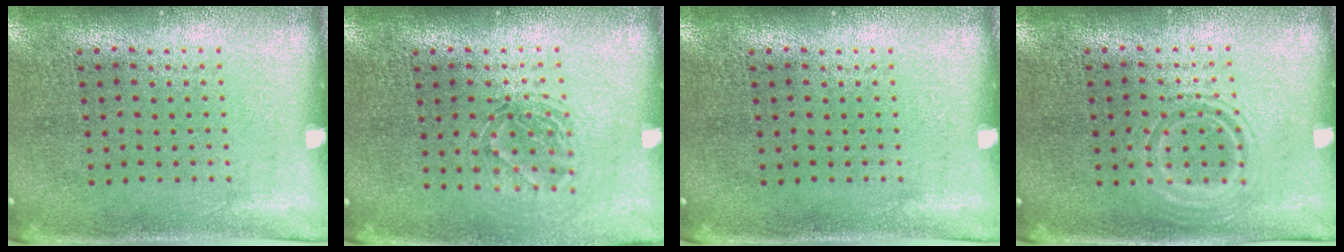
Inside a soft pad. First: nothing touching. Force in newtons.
{"total": 1.2, "press": 1.1, "slide": 0.6}
{"total": 0.0}
{"total": 1.0, "press": 1.0, "slide": 0.2}